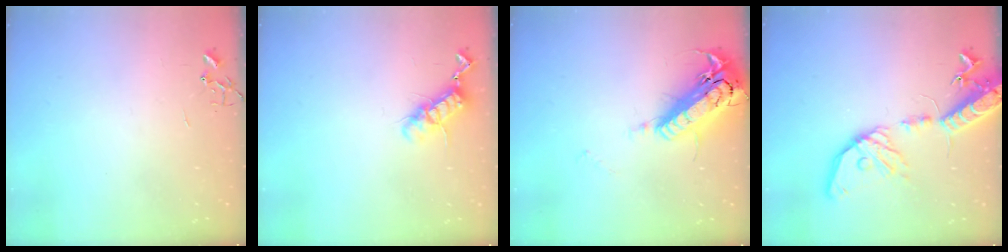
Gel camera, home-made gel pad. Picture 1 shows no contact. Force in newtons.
{"total": 11.0, "press": 10.9, "slide": 1.1}
{"total": 21.3, "press": 20.9, "slide": 4.0}
{"total": 19.5, "press": 19.2, "slide": 3.6}